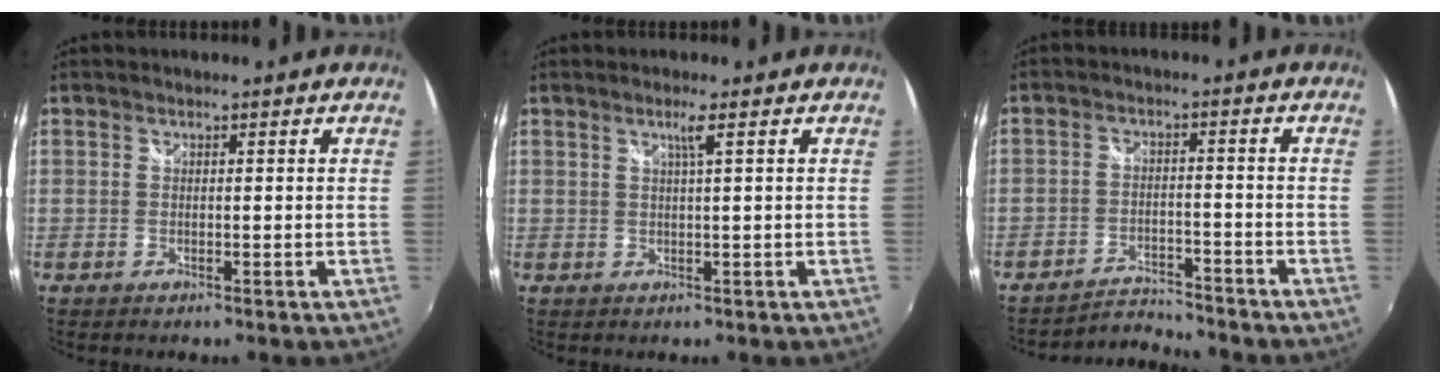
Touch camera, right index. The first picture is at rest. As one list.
[{"total": 1.9, "force": [0.8, -0.7, 1.5], "torque": [-0.028, -0.003, 0.015]}, {"total": 5.9, "force": [-5.8, 0.4, -0.1], "torque": [-0.023, 0.012, -0.100]}]